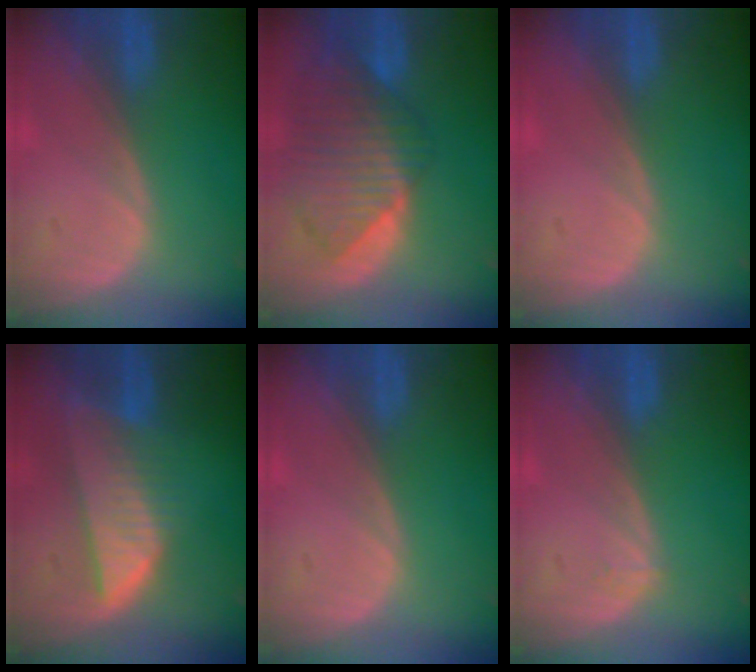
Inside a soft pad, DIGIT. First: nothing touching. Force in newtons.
{"total": 10.3, "press": 8.9, "slide": 5.2}
{"total": 0.6, "press": 0.2, "slide": 0.5}
{"total": 8.3, "press": 7.3, "slide": 3.9}
{"total": 0.0}
{"total": 0.5, "press": 0.5, "slide": 0.2}